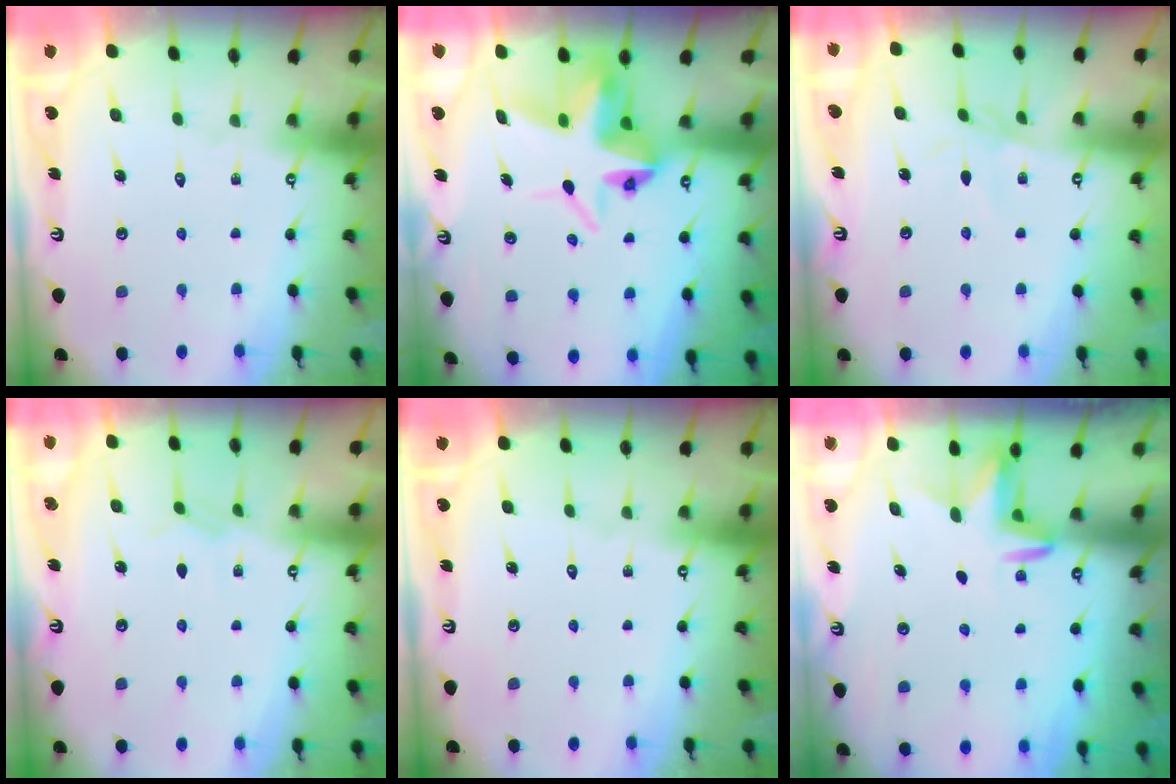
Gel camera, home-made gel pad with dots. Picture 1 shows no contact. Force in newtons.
{"total": 8.0, "press": 7.8, "slide": 1.8}
{"total": 2.0, "press": 2.0, "slide": 0.4}
{"total": 4.5, "press": 4.4, "slide": 0.7}
{"total": 0.0}
{"total": 3.7, "press": 3.7, "slide": 0.4}